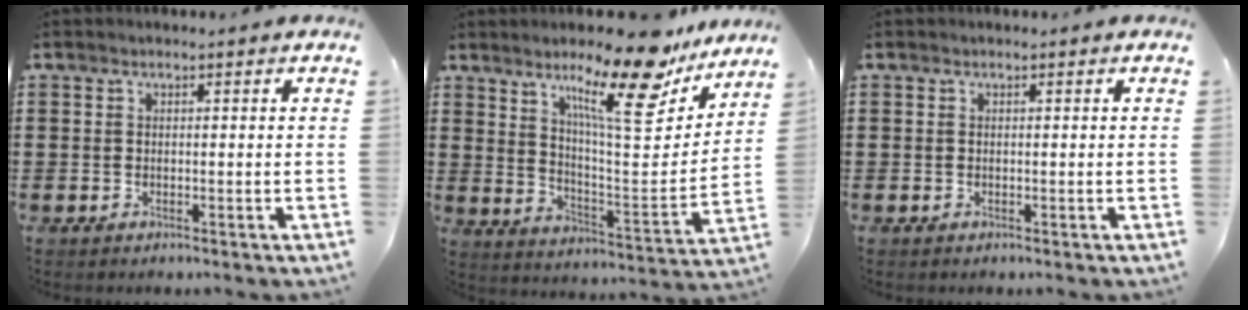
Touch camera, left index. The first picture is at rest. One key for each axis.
{"total": 14.6, "fx": 11.0, "fy": 3.0, "fz": 9.1, "tx": -0.159, "ty": -0.062, "tz": 0.180}
{"total": 0.0}